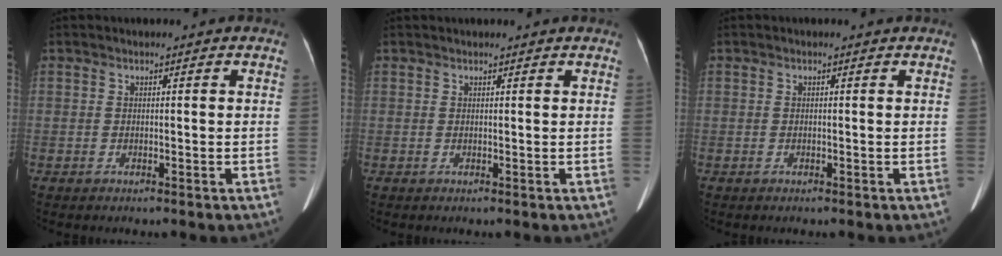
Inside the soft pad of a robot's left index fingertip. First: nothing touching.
{"total": 3.0, "force": [2.9, 0.1, 0.9], "torque": [-0.012, 0.021, 0.034]}
{"total": 0.0}